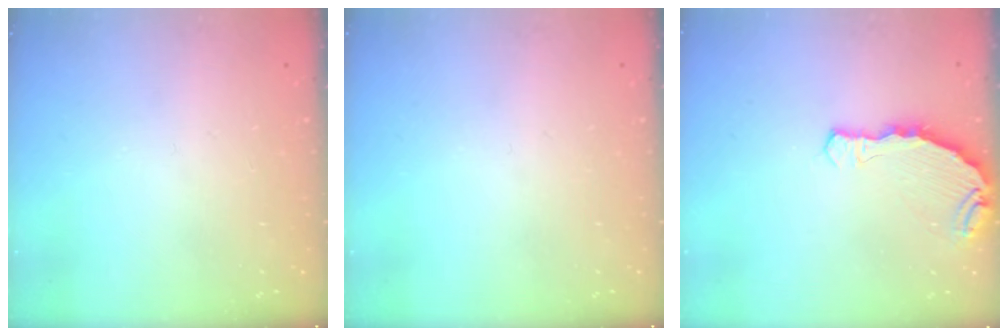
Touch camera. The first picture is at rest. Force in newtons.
{"total": 0.0}
{"total": 7.9, "press": 6.3, "slide": 4.9}